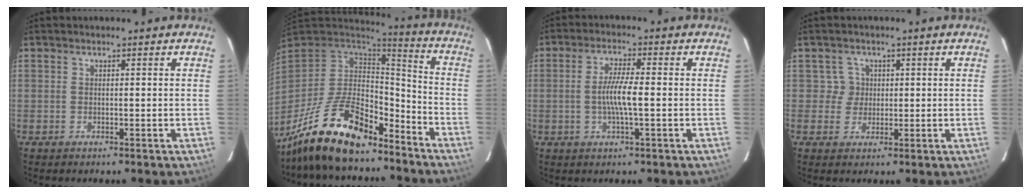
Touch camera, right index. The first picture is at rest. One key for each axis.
{"total": 21.1, "fx": -15.4, "fy": 8.0, "fz": 12.0, "tx": -0.245, "ty": -0.016, "tz": -0.260}
{"total": 5.6, "fx": -0.8, "fy": 0.3, "fz": 5.5, "tx": -0.103, "ty": -0.001, "tz": -0.015}
{"total": 2.9, "fx": 0.5, "fy": 2.8, "fz": -0.3, "tx": 0.019, "ty": 0.018, "tz": 0.010}